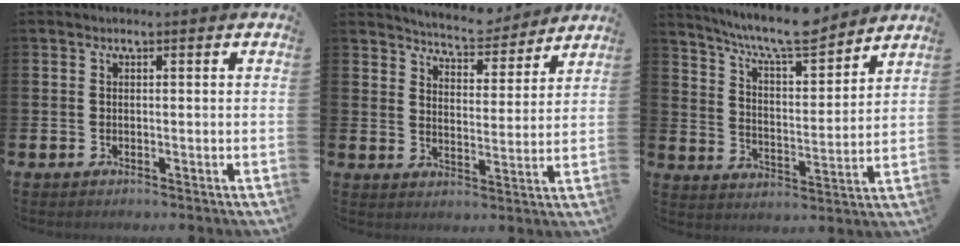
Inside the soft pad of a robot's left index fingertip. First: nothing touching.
{"total": 6.3, "force": [6.2, 0.8, 0.6], "torque": [-0.027, -0.046, 0.108]}
{"total": 9.3, "force": [8.6, 0.8, 3.3], "torque": [-0.085, -0.059, 0.151]}